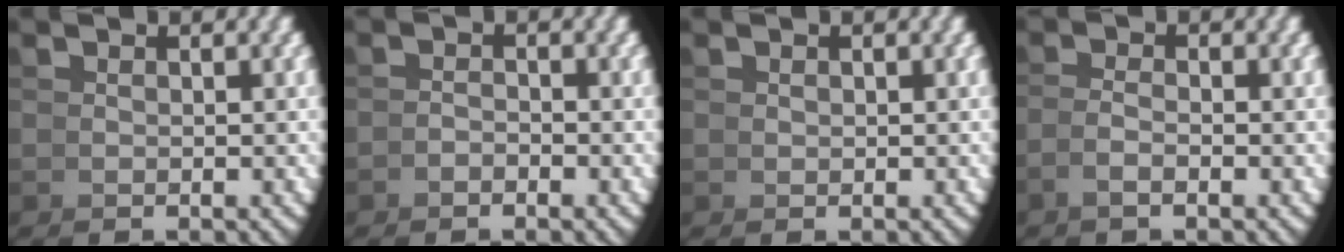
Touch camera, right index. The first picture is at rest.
{"total": 1.6, "force": [-1.1, -1.0, -0.5], "torque": [0.020, 0.003, -0.024]}
{"total": 0.6, "force": [0.6, -0.1, 0.0], "torque": [-0.005, -0.002, 0.014]}
{"total": 1.4, "force": [-0.7, -1.0, 0.6], "torque": [-0.007, 0.001, -0.013]}